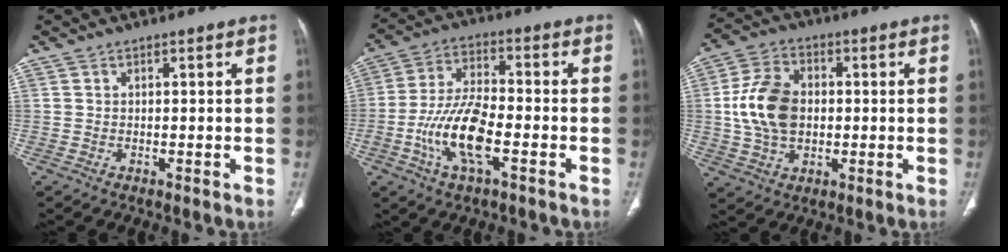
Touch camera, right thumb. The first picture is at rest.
{"total": 12.4, "force": [-4.2, 4.9, 10.6], "torque": [-0.213, 0.021, -0.082]}
{"total": 12.6, "force": [0.2, 8.8, 9.0], "torque": [-0.159, 0.012, 0.005]}